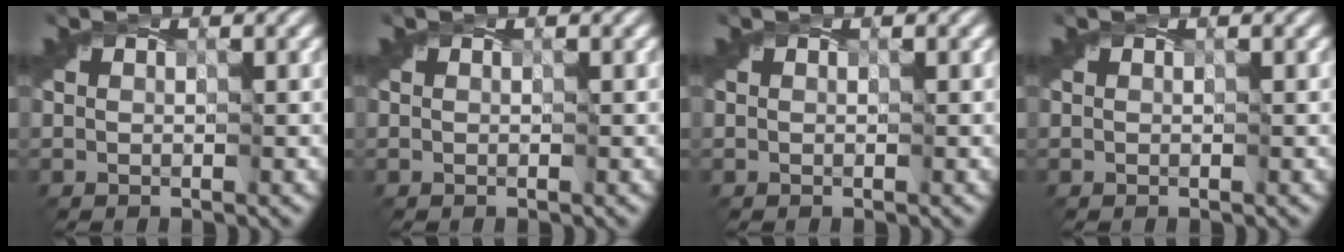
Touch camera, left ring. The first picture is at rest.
{"total": 0.0}
{"total": 0.0}
{"total": 0.0}